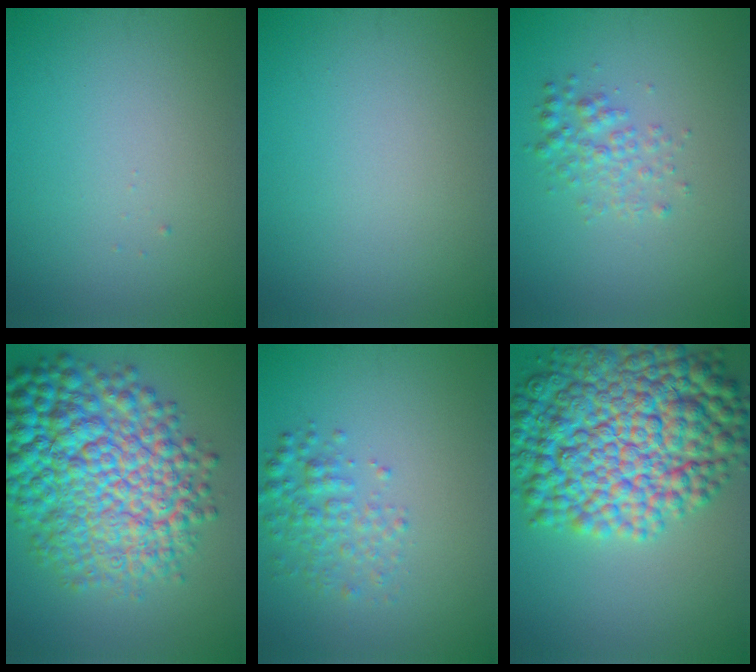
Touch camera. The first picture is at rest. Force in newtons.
{"total": 0.0}
{"total": 2.2, "press": 2.2, "slide": 0.0}
{"total": 12.8, "press": 12.8, "slide": 0.2}
{"total": 2.7, "press": 2.7, "slide": 0.1}
{"total": 13.7, "press": 13.7, "slide": 0.1}